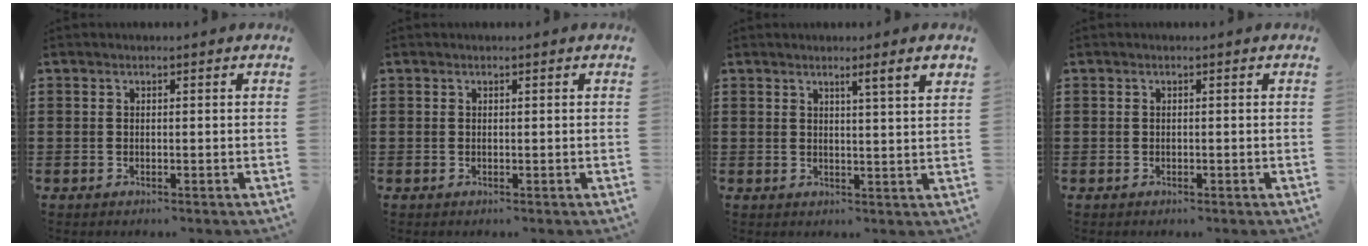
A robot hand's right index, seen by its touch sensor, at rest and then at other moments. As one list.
[{"total": 0.0}, {"total": 2.9, "force": [1.6, -0.6, 2.3], "torque": [-0.033, -0.012, 0.020]}, {"total": 0.0}]